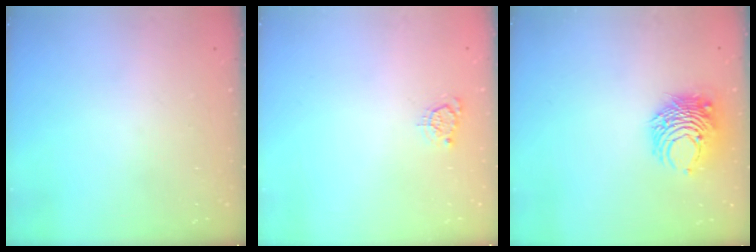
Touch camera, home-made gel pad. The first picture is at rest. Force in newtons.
{"total": 3.5, "press": 3.5, "slide": 0.4}
{"total": 8.4, "press": 8.4, "slide": 0.5}